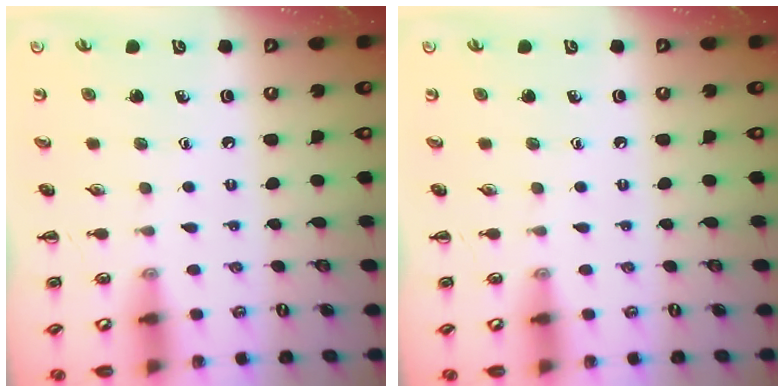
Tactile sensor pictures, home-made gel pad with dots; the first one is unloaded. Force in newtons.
{"total": 0.0}